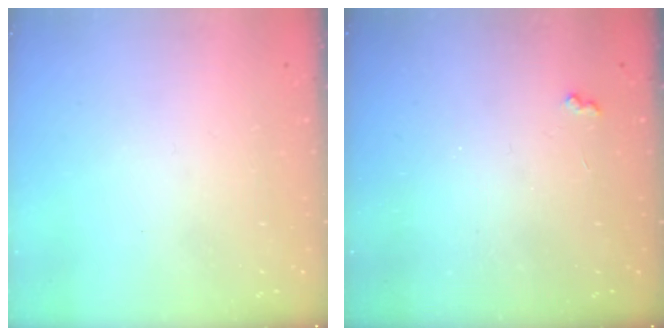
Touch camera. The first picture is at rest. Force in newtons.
{"total": 3.5, "press": 3.4, "slide": 0.6}